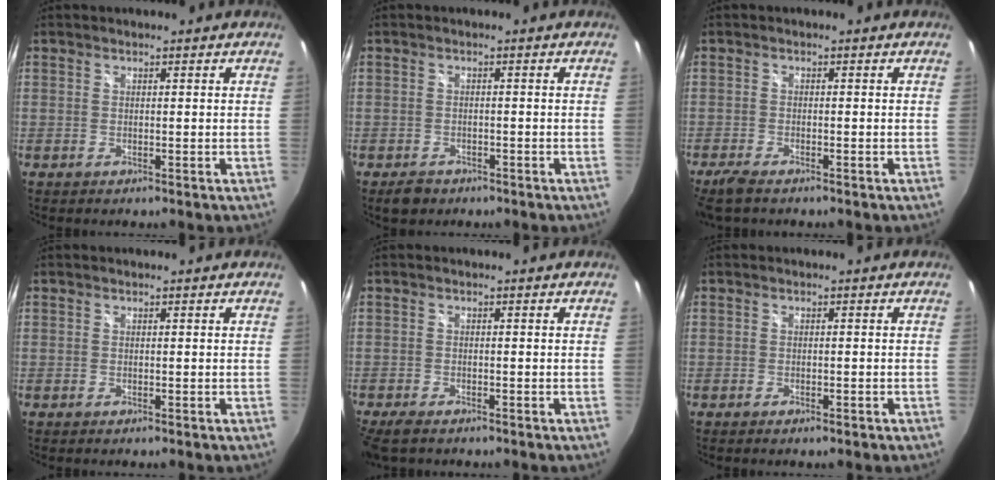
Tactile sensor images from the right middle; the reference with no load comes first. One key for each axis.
{"total": 3.0, "fx": -2.1, "fy": 2.0, "fz": 1.0, "tx": -0.024, "ty": -0.004, "tz": -0.029}
{"total": 3.7, "fx": -2.9, "fy": 0.9, "fz": 2.1, "tx": -0.055, "ty": -0.012, "tz": -0.058}
{"total": 0.0}
{"total": 4.7, "fx": -3.7, "fy": 1.5, "fz": 2.5, "tx": -0.061, "ty": -0.024, "tz": -0.070}
{"total": 1.8, "fx": -1.4, "fy": 0.6, "fz": 1.1, "tx": -0.017, "ty": -0.007, "tz": -0.020}